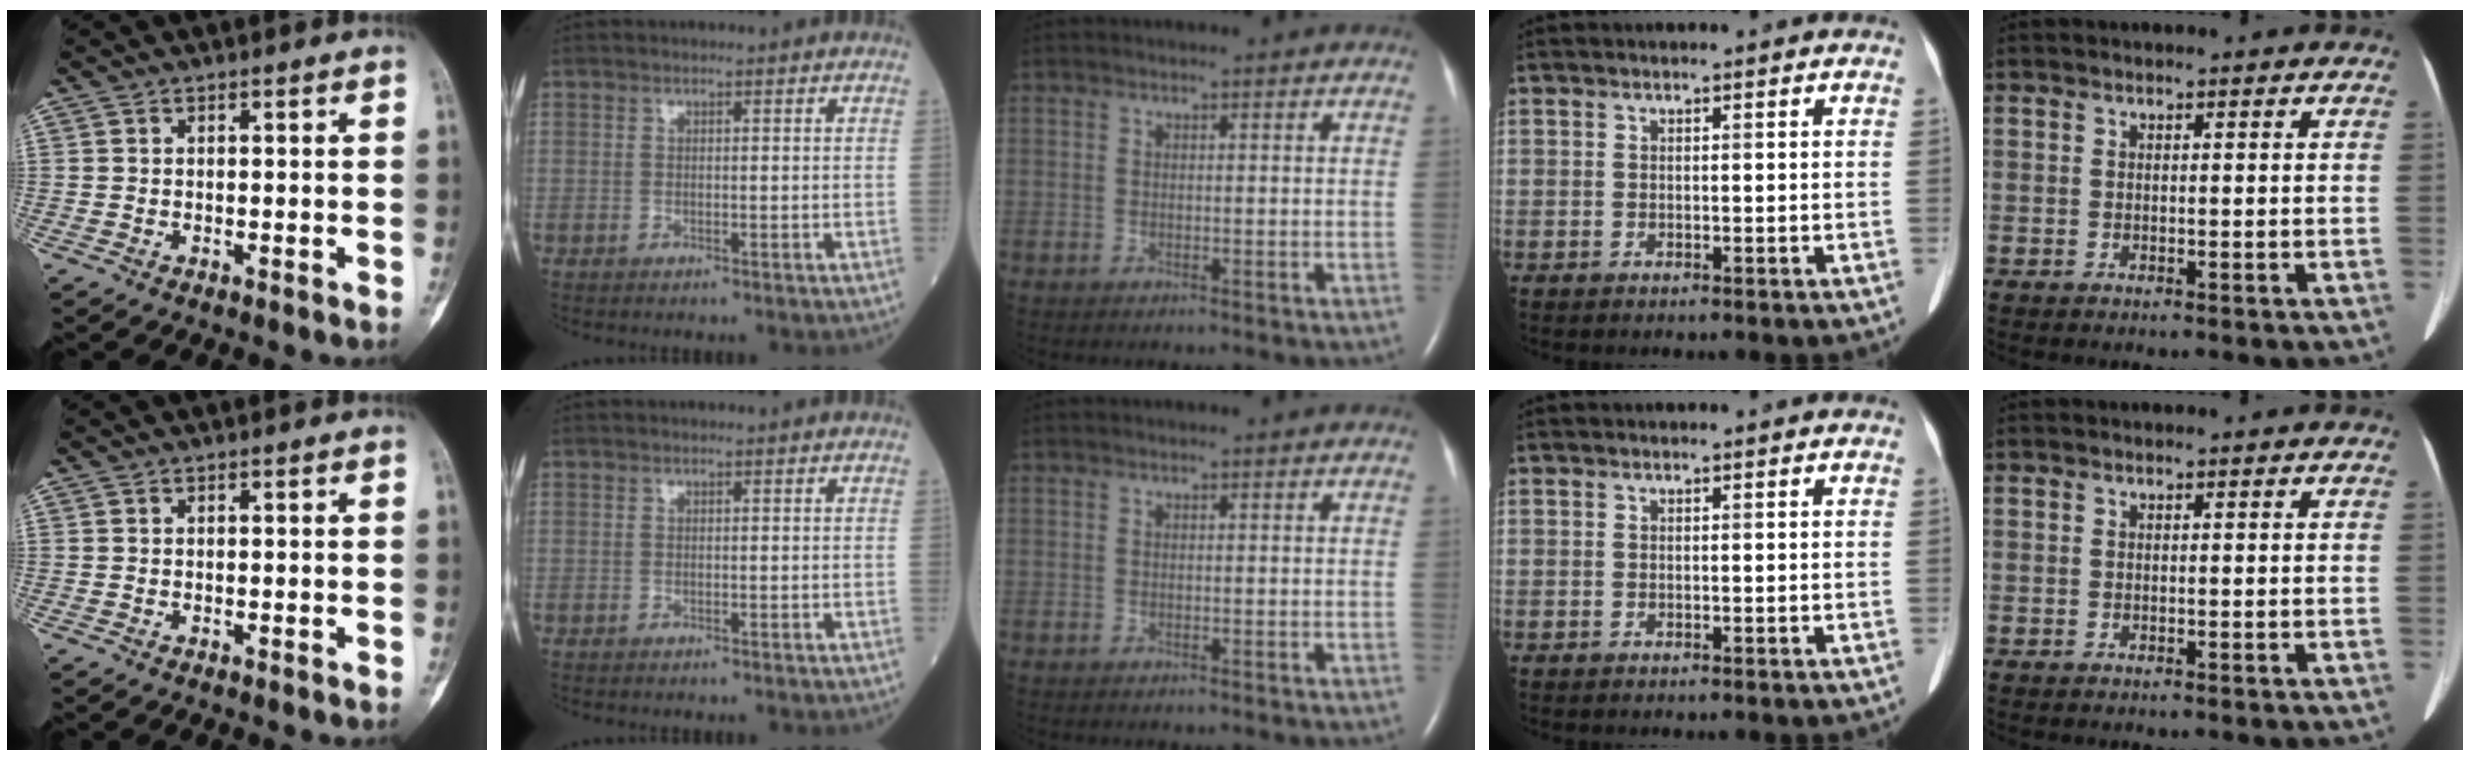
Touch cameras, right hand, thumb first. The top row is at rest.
{}